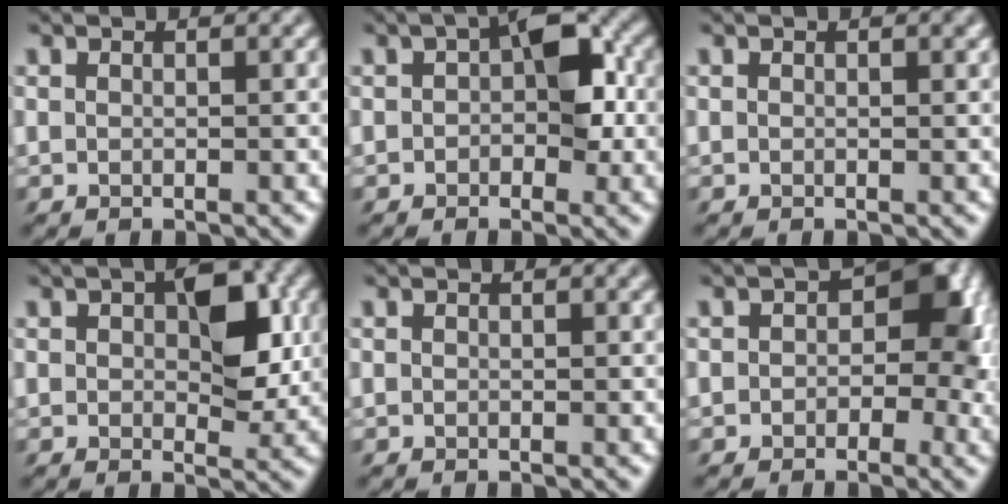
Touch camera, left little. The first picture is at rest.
{"total": 7.0, "force": [-0.1, 4.0, 5.7], "torque": [-0.091, 0.003, -0.008]}
{"total": 1.0, "force": [0.5, 0.5, 0.7], "torque": [-0.014, 0.000, 0.006]}
{"total": 6.8, "force": [1.5, 3.9, 5.4], "torque": [-0.091, 0.000, 0.023]}
{"total": 0.8, "force": [0.4, 0.3, 0.6], "torque": [-0.014, 0.001, 0.005]}
{"total": 9.0, "force": [0.1, 6.0, 6.7], "torque": [-0.099, -0.018, -0.006]}